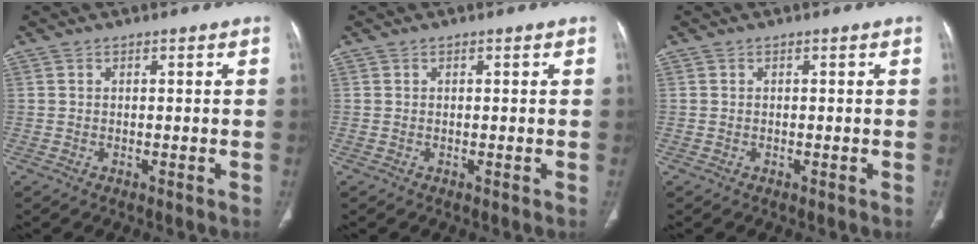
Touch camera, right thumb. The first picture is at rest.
{"total": 0.0}
{"total": 0.0}